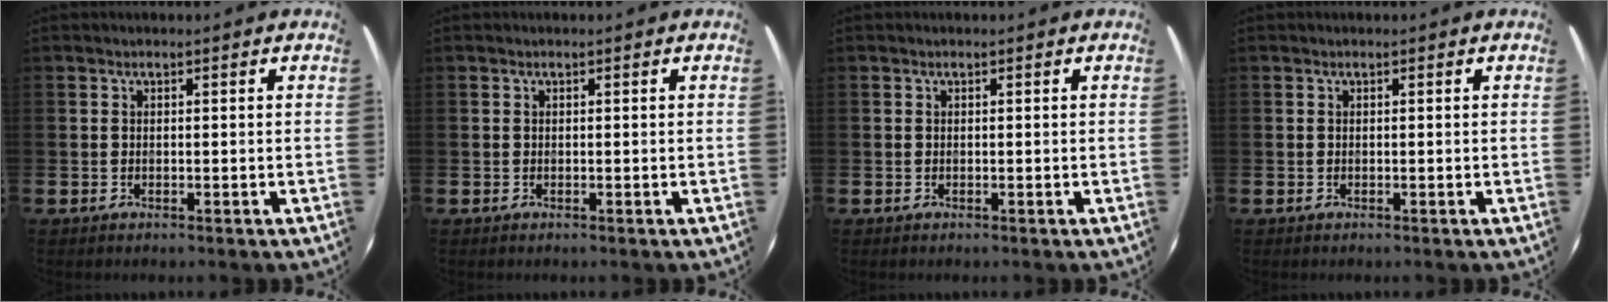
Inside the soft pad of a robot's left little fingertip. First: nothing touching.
{"total": 0.0}
{"total": 0.0}
{"total": 0.0}